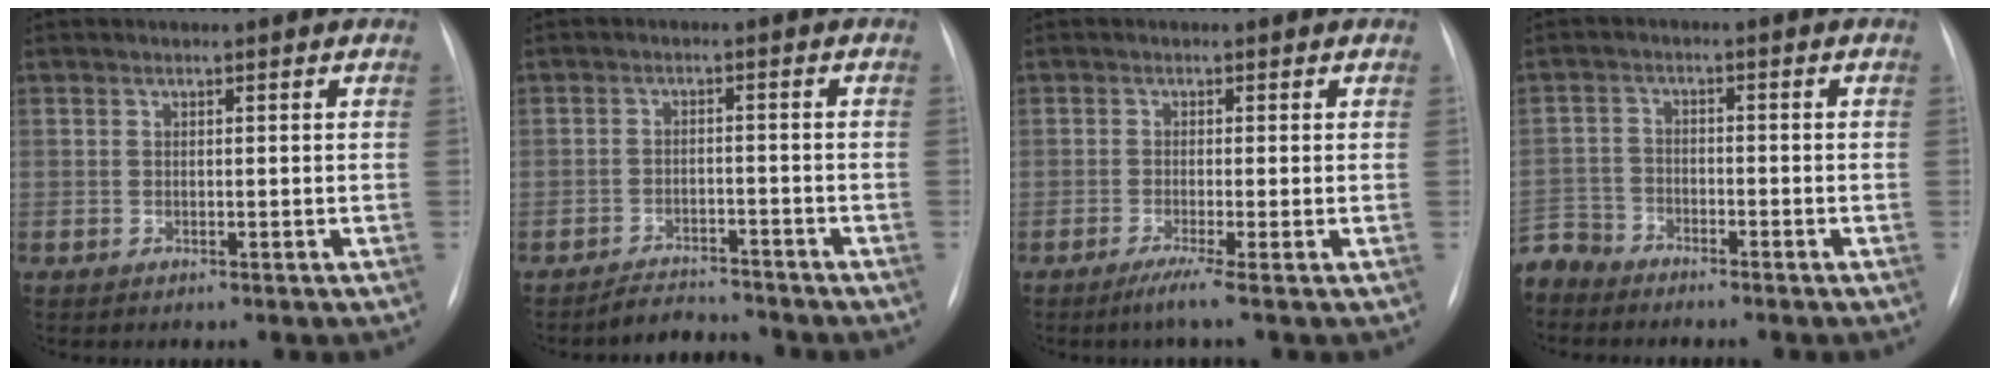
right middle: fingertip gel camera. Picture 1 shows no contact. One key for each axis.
{"total": 4.1, "fx": -4.1, "fy": 0.7, "fz": 0.0, "tx": -0.002, "ty": -0.007, "tz": -0.064}
{"total": 2.5, "fx": -1.6, "fy": -0.9, "fz": 1.7, "tx": -0.033, "ty": -0.006, "tz": -0.035}
{"total": 6.0, "fx": -5.7, "fy": 2.0, "fz": 0.0, "tx": 0.003, "ty": -0.005, "tz": -0.115}